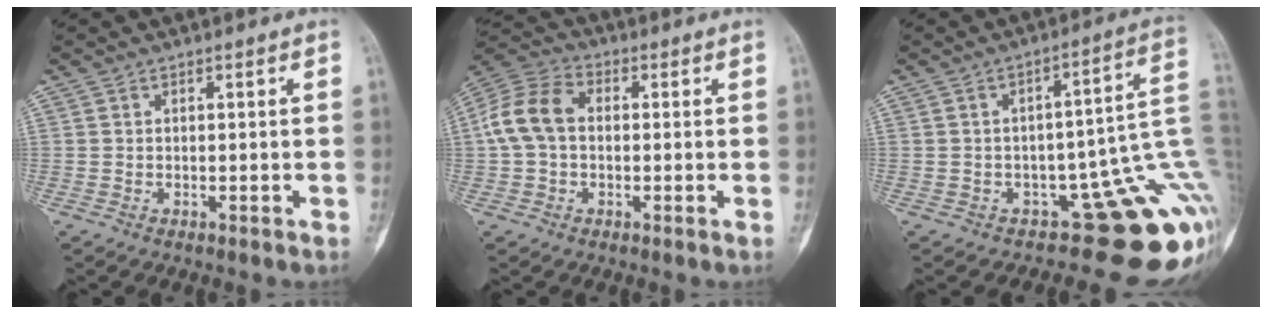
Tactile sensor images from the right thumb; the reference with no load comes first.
{"total": 10.7, "force": [0.5, 7.7, 7.4], "torque": [-0.147, 0.032, -0.002]}
{"total": 16.5, "force": [-5.0, 8.0, 13.6], "torque": [-0.078, 0.074, -0.055]}